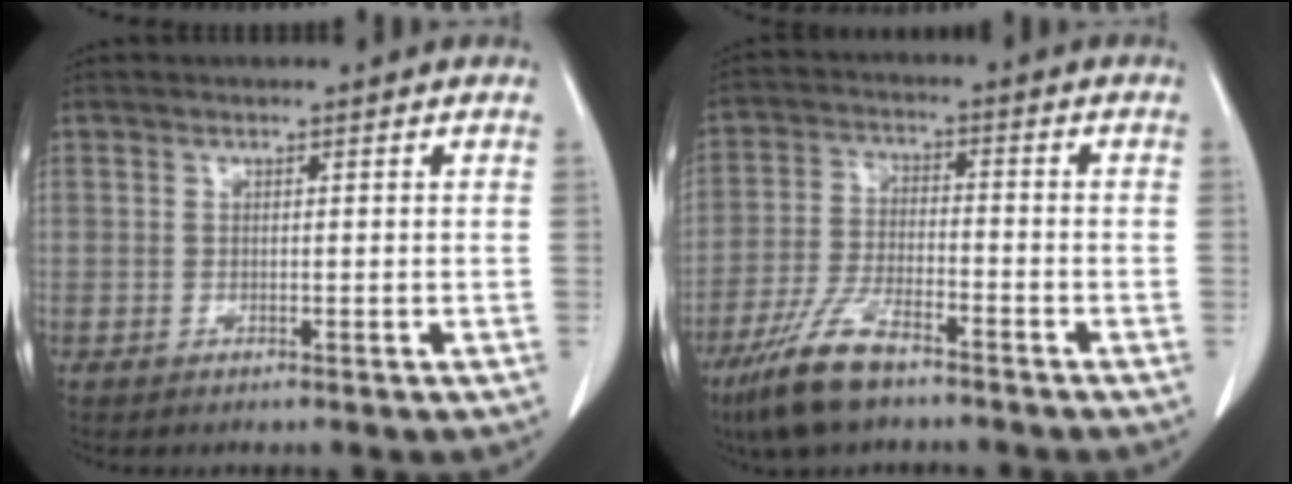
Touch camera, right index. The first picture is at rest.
{"total": 9.7, "force": [-6.9, 2.5, 6.3], "torque": [-0.137, -0.018, -0.132]}